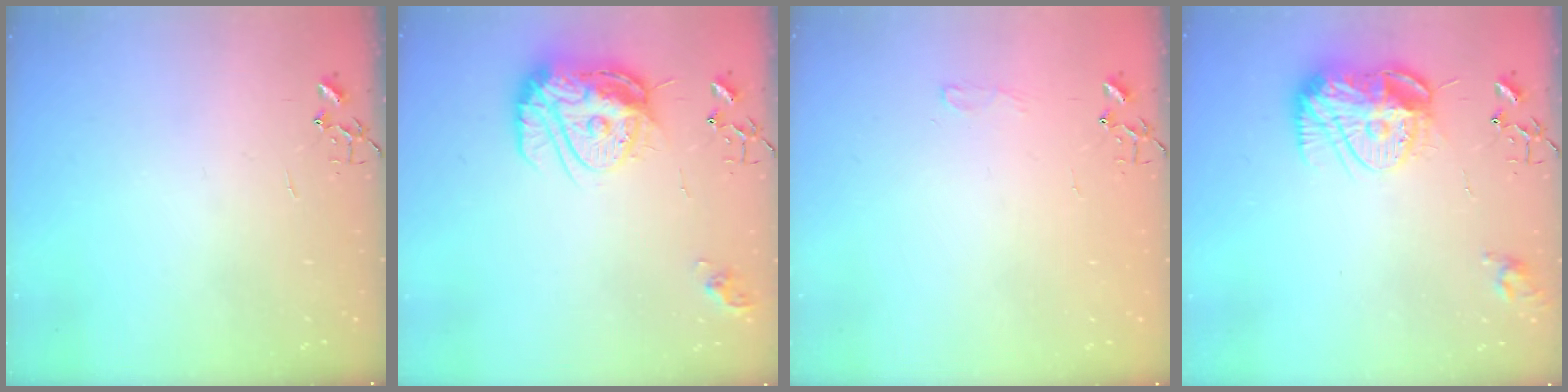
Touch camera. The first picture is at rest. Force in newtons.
{"total": 15.4, "press": 15.3, "slide": 1.6}
{"total": 6.8, "press": 6.8, "slide": 0.8}
{"total": 14.6, "press": 14.6, "slide": 1.5}